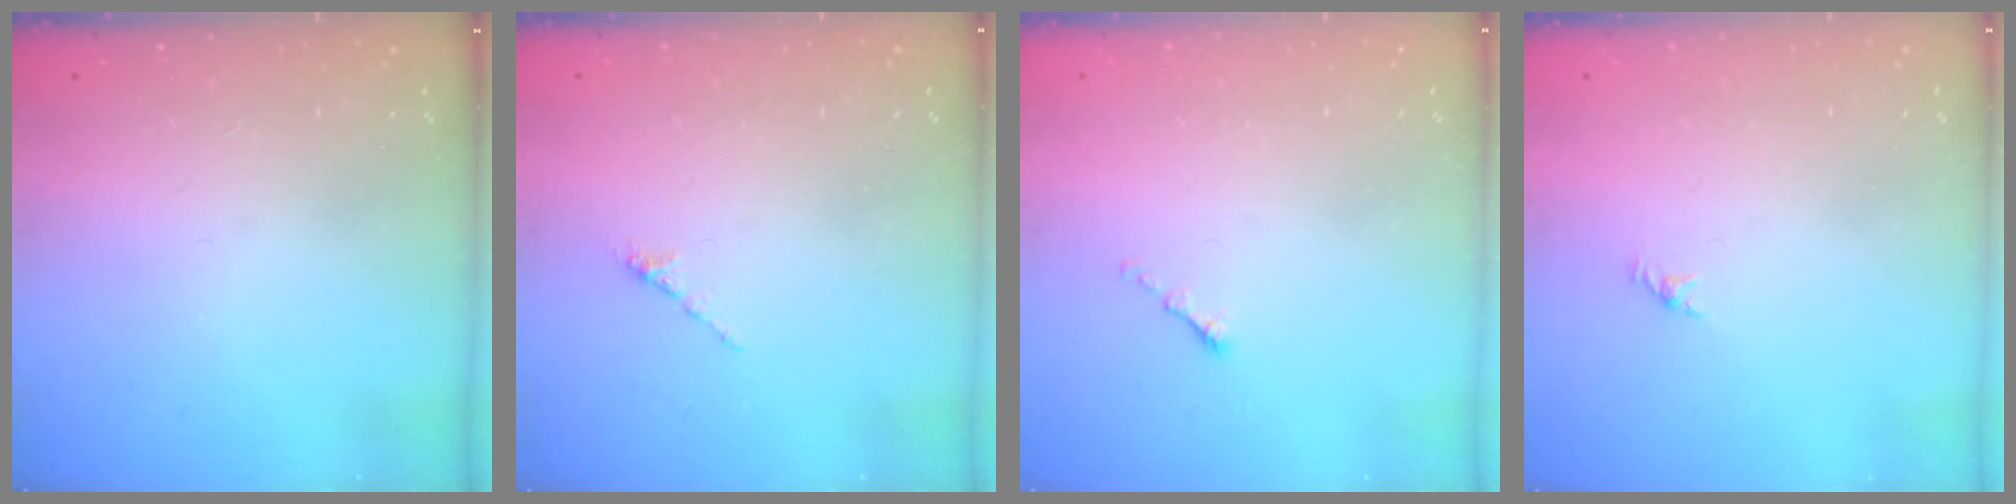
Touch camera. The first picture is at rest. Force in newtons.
{"total": 0.0}
{"total": 0.0}
{"total": 0.5, "press": 0.3, "slide": 0.4}